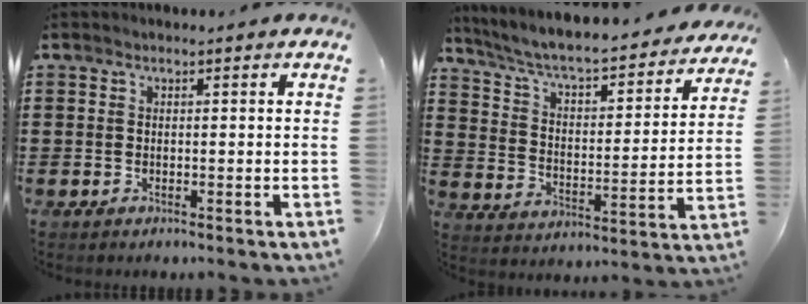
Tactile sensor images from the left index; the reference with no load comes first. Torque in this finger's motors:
{"motor_torque": [2.14, 0.00, 0.53, 0.21]}